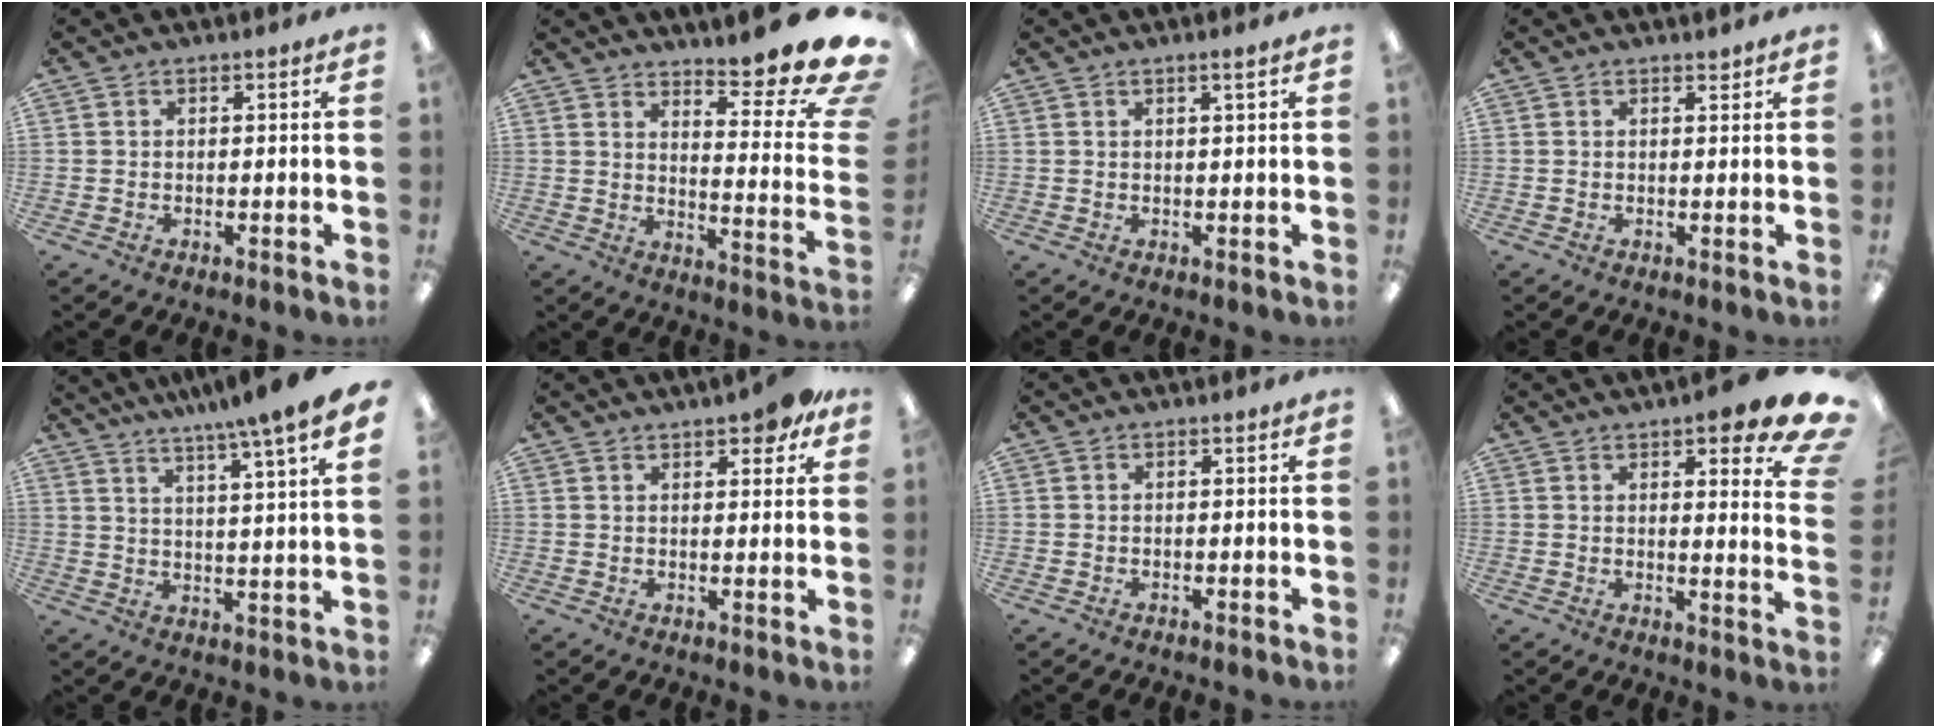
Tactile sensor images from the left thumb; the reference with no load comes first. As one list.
[{"total": 12.8, "force": [10.1, 2.3, 7.5], "torque": [-0.085, -0.109, 0.163]}, {"total": 1.6, "force": [1.1, 0.1, 1.2], "torque": [-0.025, 0.000, 0.018]}, {"total": 1.1, "force": [1.0, 0.3, 0.3], "torque": [0.001, -0.005, 0.017]}, {"total": 8.1, "force": [6.6, -0.4, 4.6], "torque": [-0.076, -0.052, 0.105]}, {"total": 5.2, "force": [3.7, 1.8, 3.1], "torque": [-0.030, -0.020, 0.059]}, {"total": 0.0}, {"total": 9.7, "force": [6.2, 2.8, 7.0], "torque": [-0.073, -0.043, 0.097]}]